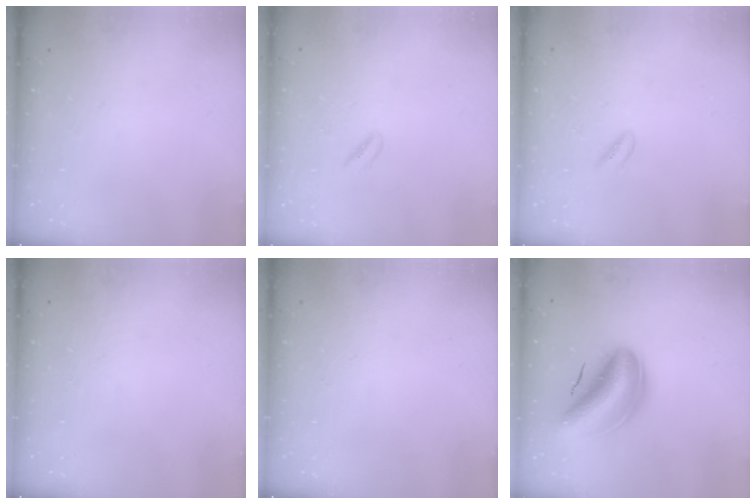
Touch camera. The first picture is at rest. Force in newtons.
{"total": 2.7, "press": 2.5, "slide": 0.9}
{"total": 1.3, "press": 1.1, "slide": 0.7}
{"total": 0.0}
{"total": 0.0}
{"total": 14.1, "press": 13.5, "slide": 3.9}